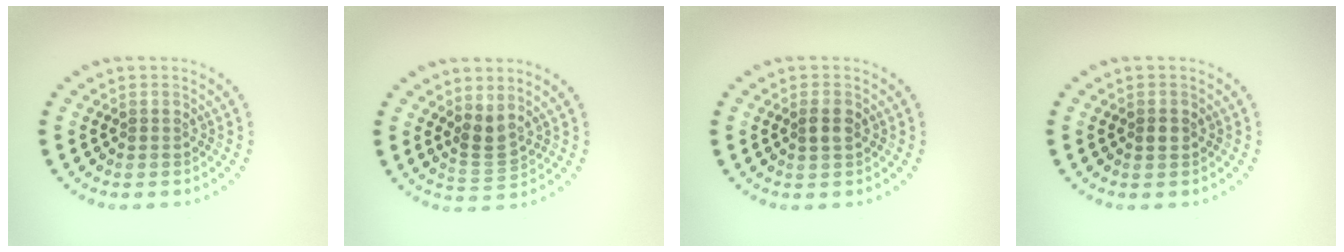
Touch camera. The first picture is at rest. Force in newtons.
{"total": 2.2, "press": 1.5, "slide": 1.6}
{"total": 1.4, "press": 1.4, "slide": 0.4}
{"total": 1.2, "press": 1.1, "slide": 0.3}